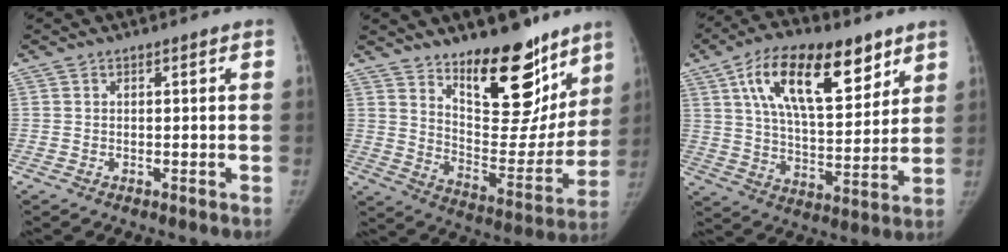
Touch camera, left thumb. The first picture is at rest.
{"total": 21.4, "force": [14.1, 9.1, 13.2], "torque": [-0.128, -0.107, 0.217]}
{"total": 20.7, "force": [10.4, 9.5, 15.2], "torque": [-0.218, -0.028, 0.181]}